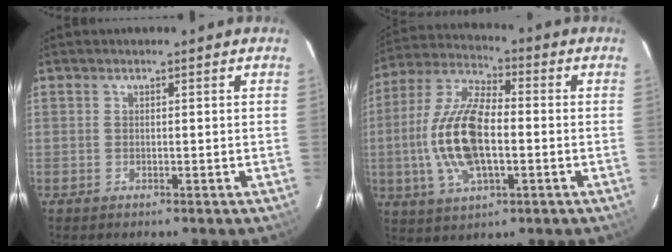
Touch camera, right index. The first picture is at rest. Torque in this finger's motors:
{"motor_torque": [2.14, 0.00, 0.88, 0.18]}